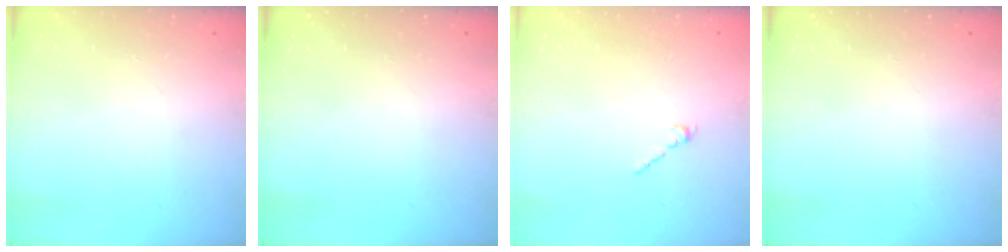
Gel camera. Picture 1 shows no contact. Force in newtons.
{"total": 0.0}
{"total": 2.1, "press": 2.0, "slide": 0.7}
{"total": 0.0}